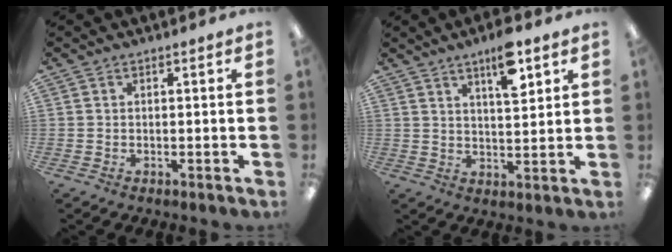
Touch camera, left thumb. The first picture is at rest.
{"total": 8.9, "force": [5.4, 2.9, 6.5], "torque": [-0.091, -0.026, 0.085]}